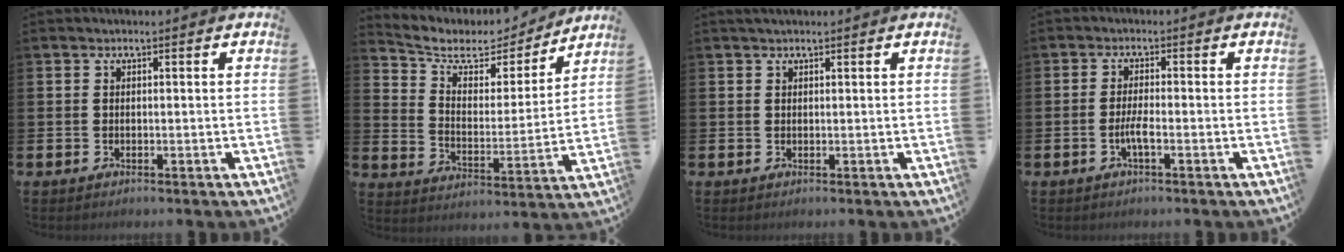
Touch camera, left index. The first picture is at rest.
{"total": 6.7, "force": [5.8, 2.9, 1.8], "torque": [-0.072, -0.041, 0.094]}
{"total": 0.9, "force": [0.8, 0.2, 0.4], "torque": [0.006, -0.003, 0.011]}
{"total": 2.2, "force": [-0.9, 0.3, 2.0], "torque": [-0.039, 0.003, -0.016]}